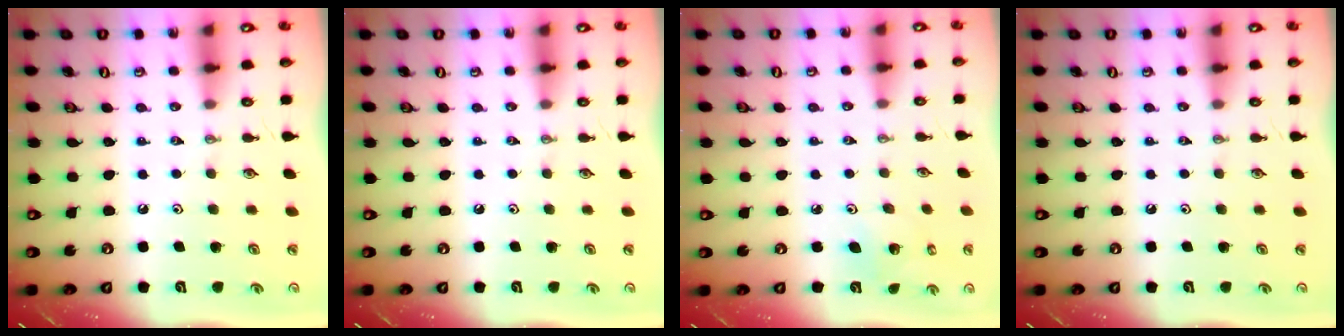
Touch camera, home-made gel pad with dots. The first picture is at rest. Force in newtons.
{"total": 0.0}
{"total": 3.2, "press": 3.2, "slide": 0.2}
{"total": 0.0}